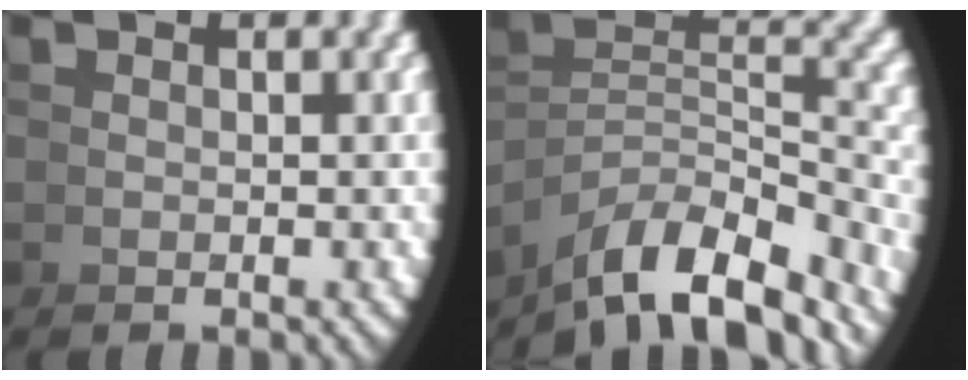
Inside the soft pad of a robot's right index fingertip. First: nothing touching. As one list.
[{"total": 9.5, "force": [-4.4, 5.7, 6.2], "torque": [-0.103, -0.044, -0.052]}]